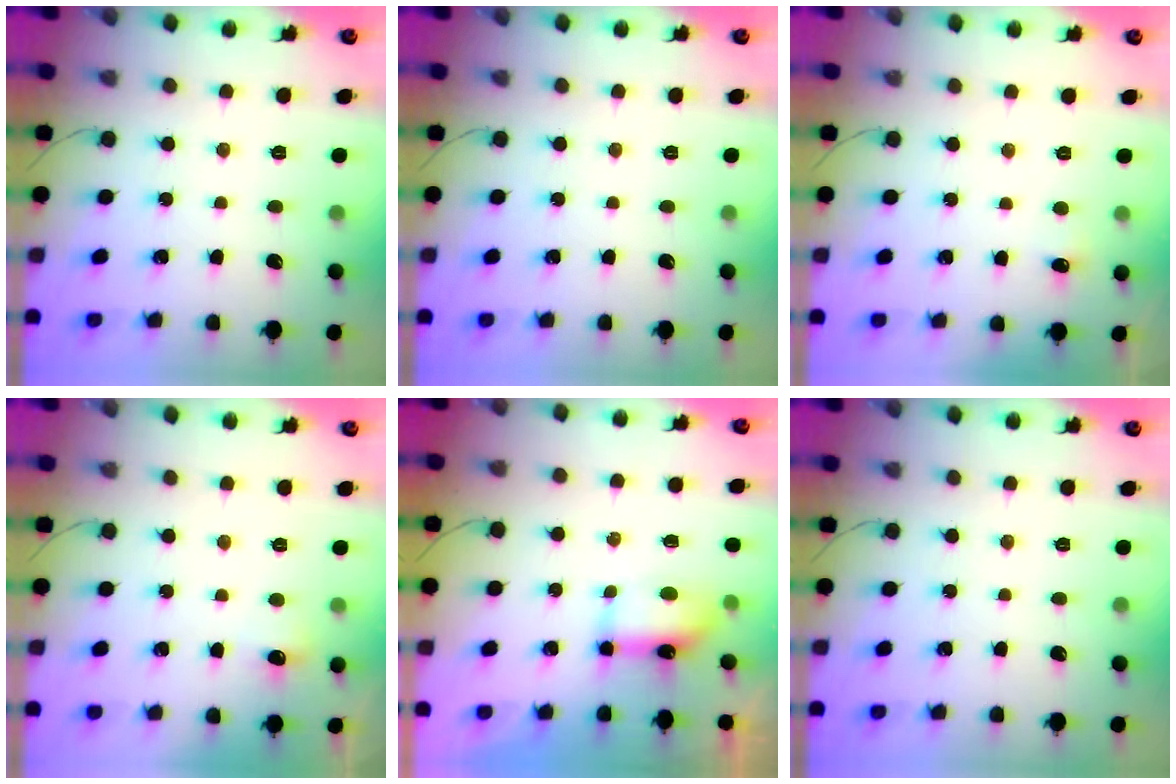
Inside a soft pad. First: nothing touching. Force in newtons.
{"total": 0.0}
{"total": 3.4, "press": 3.3, "slide": 1.0}
{"total": 5.2, "press": 5.0, "slide": 1.3}
{"total": 5.8, "press": 5.8, "slide": 0.7}
{"total": 0.0}